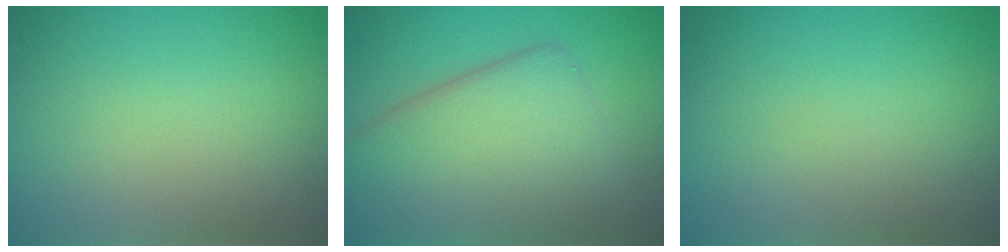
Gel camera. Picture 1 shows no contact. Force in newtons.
{"total": 8.9, "press": 8.9, "slide": 0.5}
{"total": 0.0}